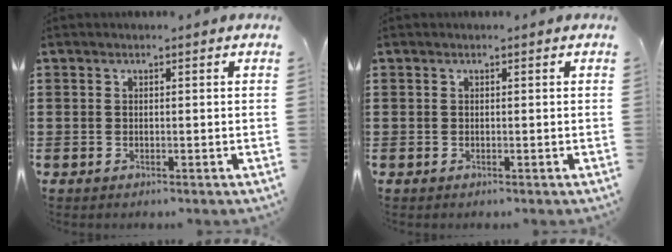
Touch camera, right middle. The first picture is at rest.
{"total": 0.0}